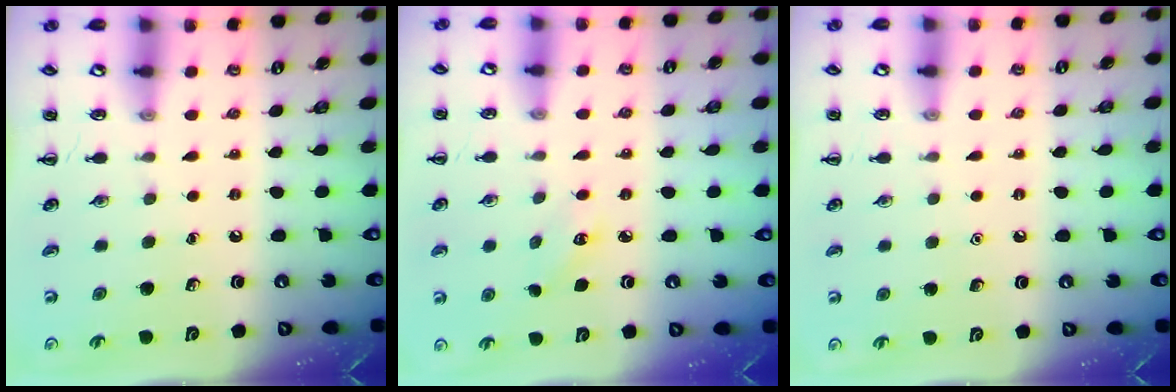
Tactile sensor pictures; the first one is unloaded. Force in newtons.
{"total": 2.6, "press": 2.5, "slide": 0.7}
{"total": 1.6, "press": 1.5, "slide": 0.1}